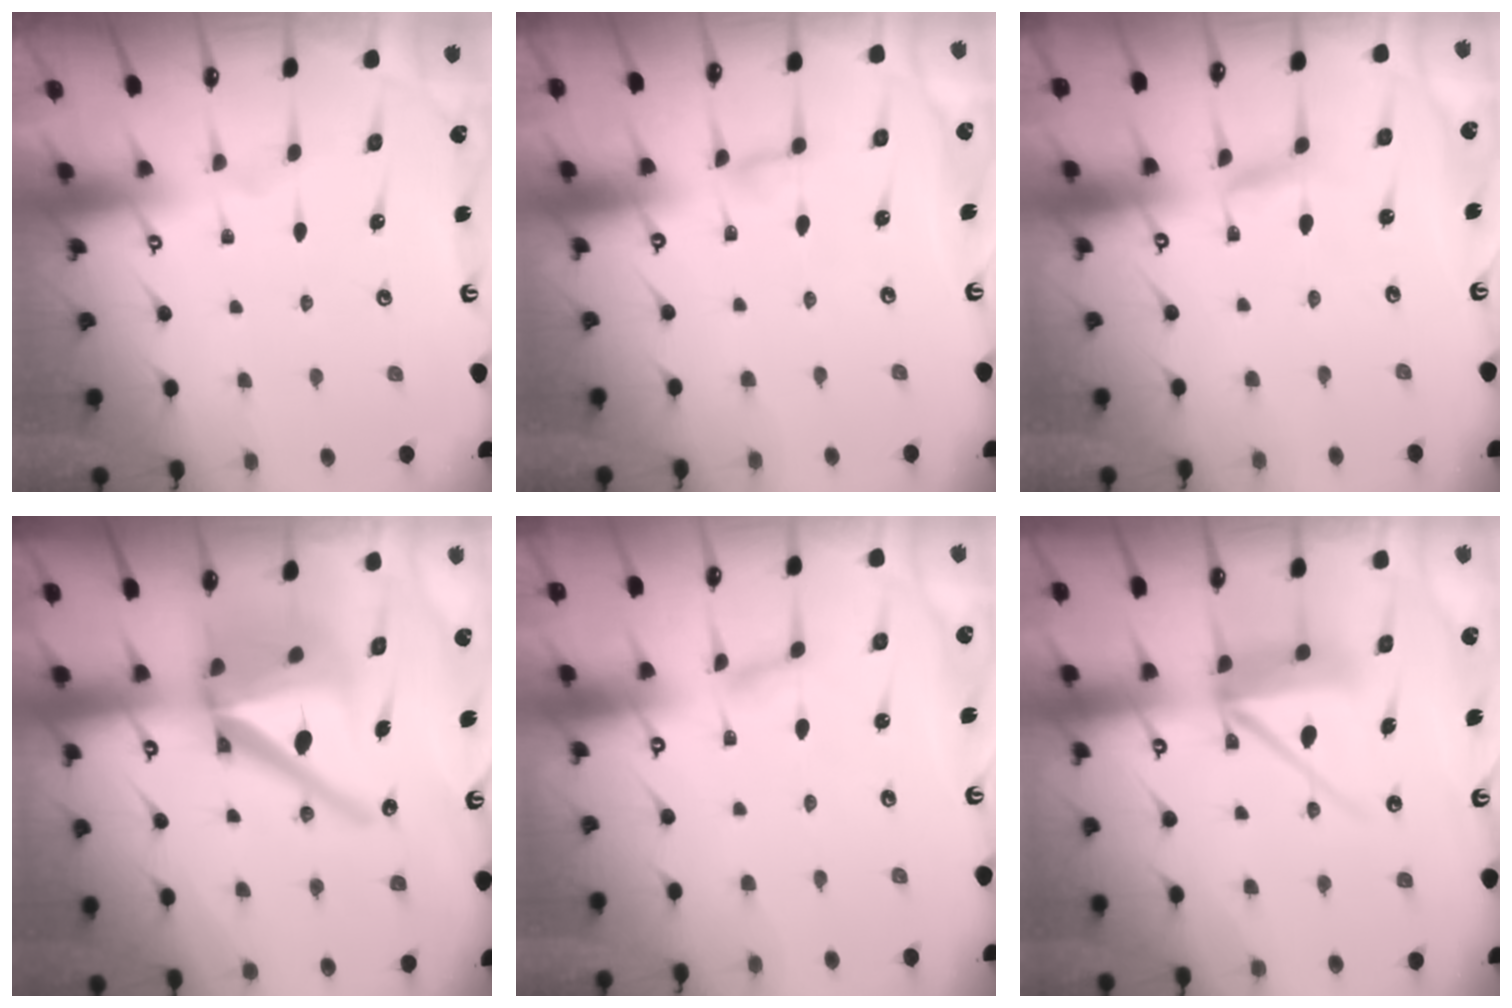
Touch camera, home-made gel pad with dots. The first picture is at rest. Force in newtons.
{"total": 2.5, "press": 2.5, "slide": 0.2}
{"total": 2.0, "press": 2.0, "slide": 0.2}
{"total": 19.7, "press": 19.6, "slide": 2.3}
{"total": 1.6, "press": 1.6, "slide": 0.2}
{"total": 12.3, "press": 12.1, "slide": 1.9}